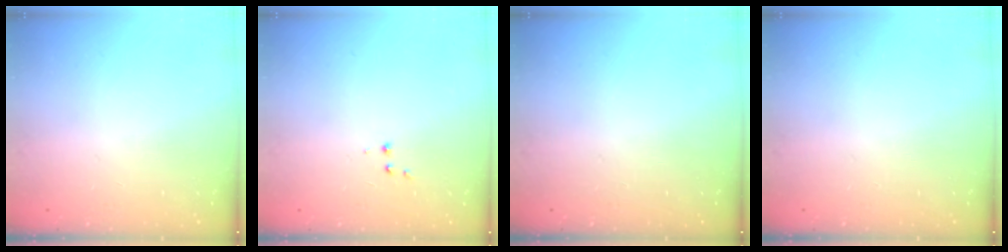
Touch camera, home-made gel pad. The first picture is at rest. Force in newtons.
{"total": 2.6, "press": 2.5, "slide": 0.6}
{"total": 0.0}
{"total": 0.0}